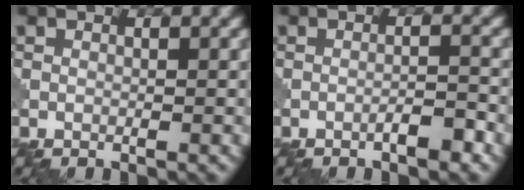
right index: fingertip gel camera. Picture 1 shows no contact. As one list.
[{"total": 2.0, "force": [-1.3, 0.2, 1.5], "torque": [-0.021, 0.008, -0.024]}]